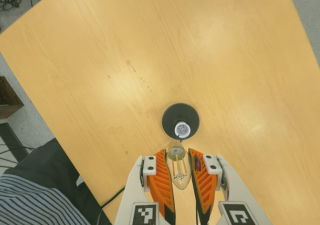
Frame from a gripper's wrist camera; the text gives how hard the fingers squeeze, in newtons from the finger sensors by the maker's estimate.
{"total": 22.8, "left": 26.3, "right": 19.3}